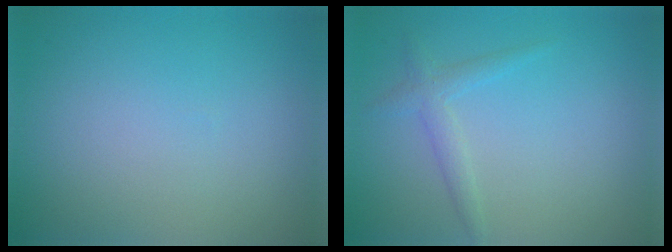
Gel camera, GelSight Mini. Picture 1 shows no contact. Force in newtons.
{"total": 1.6, "press": 1.6, "slide": 0.1}